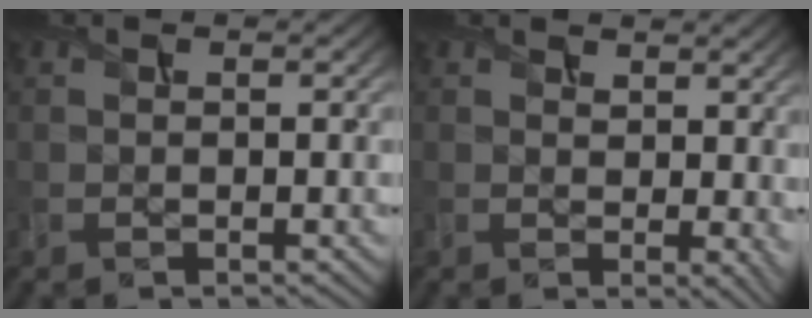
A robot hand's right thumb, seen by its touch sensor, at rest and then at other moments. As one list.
[{"total": 3.1, "force": [1.6, 1.4, 2.2], "torque": [-0.032, -0.003, 0.032]}]